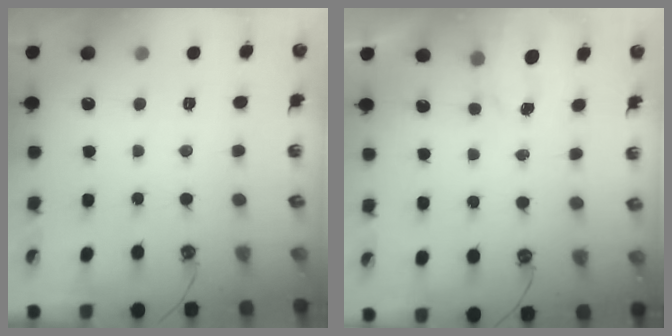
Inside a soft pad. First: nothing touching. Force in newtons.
{"total": 1.5, "press": 1.5, "slide": 0.3}